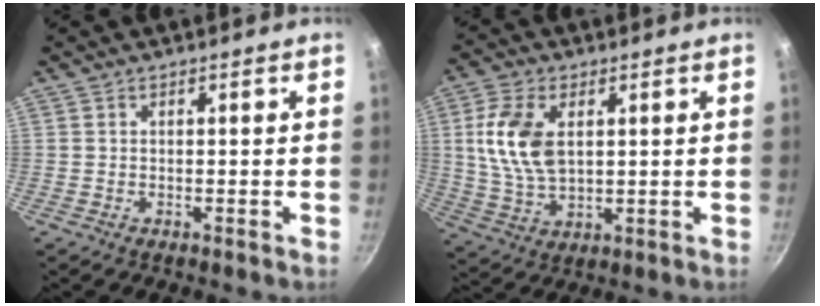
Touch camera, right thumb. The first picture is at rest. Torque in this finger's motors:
{"motor_torque": [-0.59, 1.06, 0.88, 0.53, 0.12]}